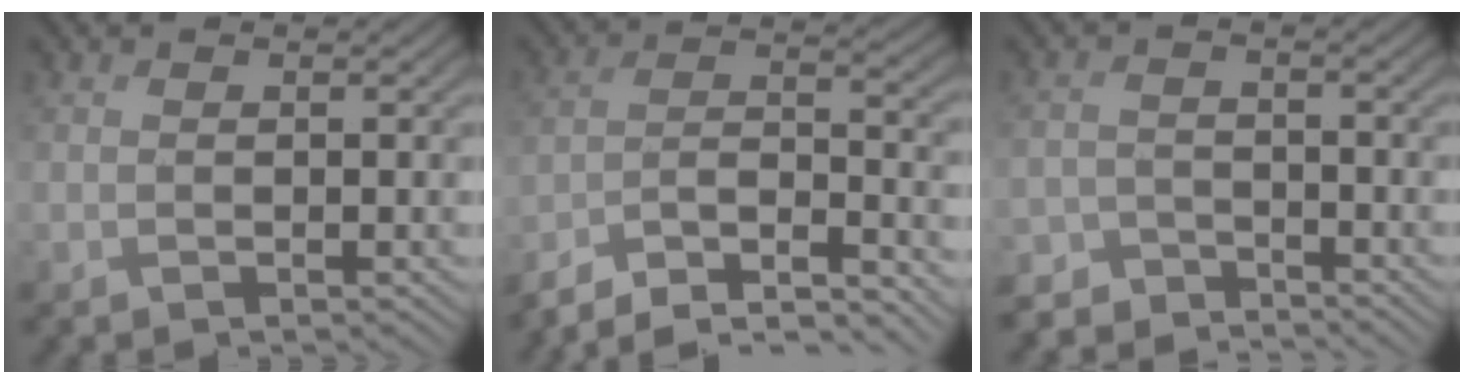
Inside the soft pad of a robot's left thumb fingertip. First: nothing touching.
{"total": 11.5, "force": [-9.8, 2.7, 5.3], "torque": [-0.096, 0.003, -0.172]}
{"total": 5.0, "force": [-4.8, 1.2, 0.3], "torque": [-0.007, -0.008, -0.094]}